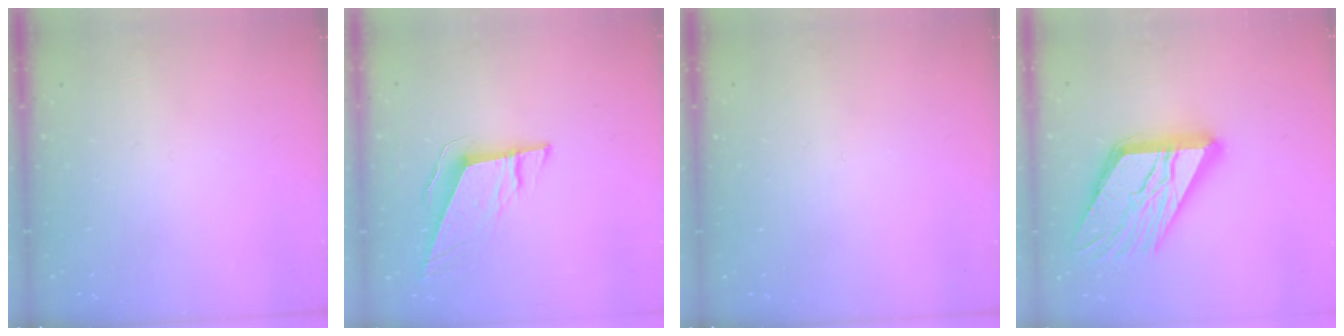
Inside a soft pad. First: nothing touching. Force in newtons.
{"total": 10.5, "press": 10.0, "slide": 3.2}
{"total": 0.0}
{"total": 22.5, "press": 22.3, "slide": 2.7}